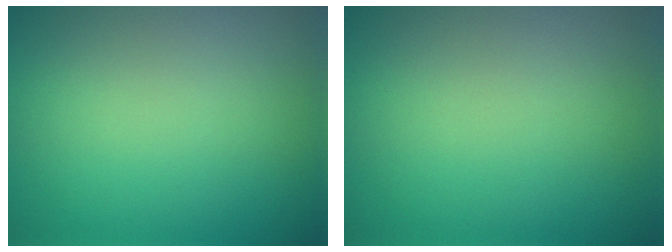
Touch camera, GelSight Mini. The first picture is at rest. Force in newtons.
{"total": 0.0}